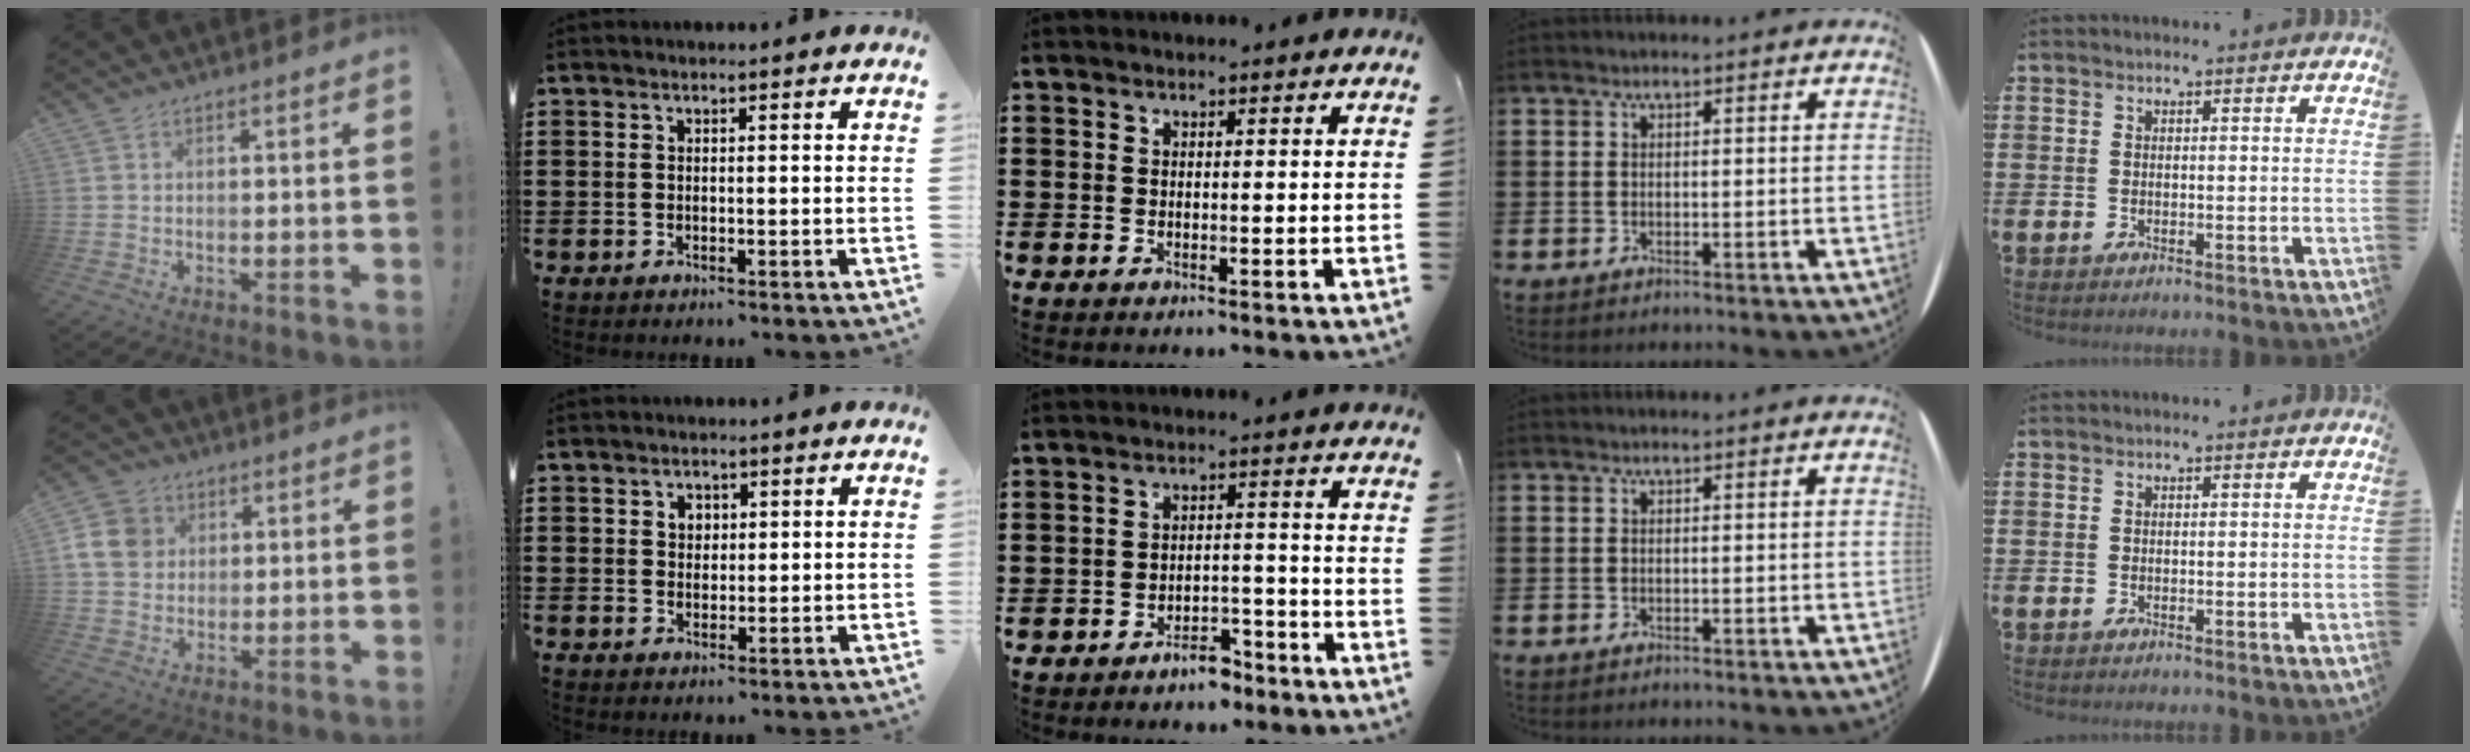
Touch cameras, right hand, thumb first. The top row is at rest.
{"thumb": {"total": 10.3, "force": [2.6, 9.0, 4.2], "torque": [-0.069, -0.006, 0.053]}, "index": {"total": 2.0, "force": [0.7, 1.7, 0.7], "torque": [-0.019, 0.010, 0.012]}, "middle": {"total": 4.1, "force": [-3.8, 1.1, 1.1], "torque": [-0.018, 0.012, -0.075]}}